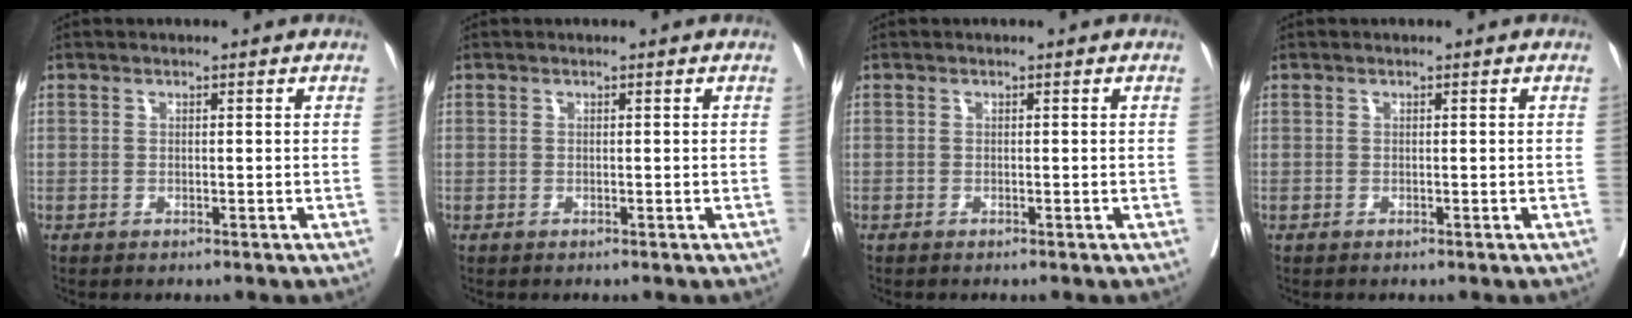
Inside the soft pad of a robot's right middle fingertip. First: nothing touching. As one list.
[{"total": 0.0}, {"total": 0.0}, {"total": 0.0}]